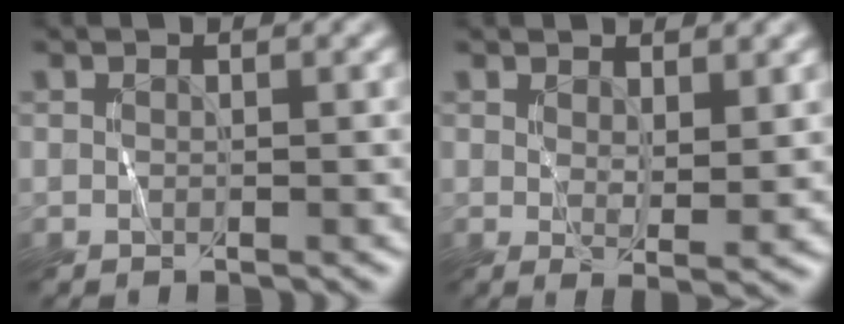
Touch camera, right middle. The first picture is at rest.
{"total": 2.6, "force": [1.4, 0.7, 2.0], "torque": [-0.035, -0.010, 0.026]}